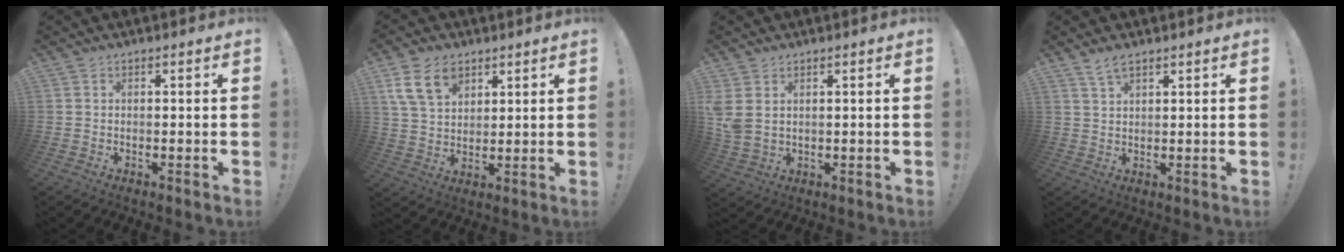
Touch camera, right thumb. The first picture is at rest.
{"total": 11.7, "force": [6.4, 7.8, 5.9], "torque": [-0.104, -0.016, 0.126]}
{"total": 4.9, "force": [2.1, 3.0, 3.3], "torque": [-0.069, -0.013, 0.040]}
{"total": 3.6, "force": [2.7, 1.2, 2.0], "torque": [-0.030, -0.016, 0.048]}